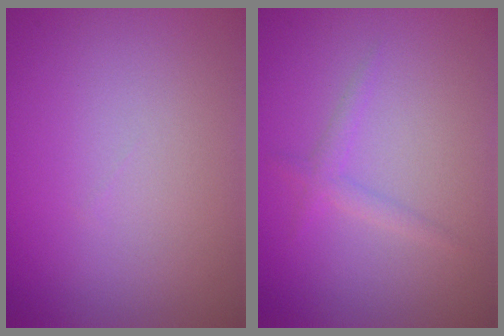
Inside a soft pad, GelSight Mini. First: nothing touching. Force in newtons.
{"total": 1.3, "press": 1.3, "slide": 0.1}